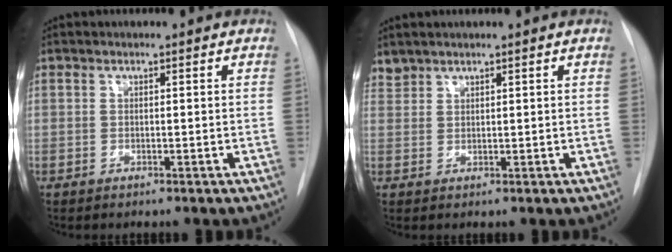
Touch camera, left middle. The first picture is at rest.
{"total": 1.7, "force": [1.6, 0.4, -0.2], "torque": [0.004, 0.012, 0.037]}